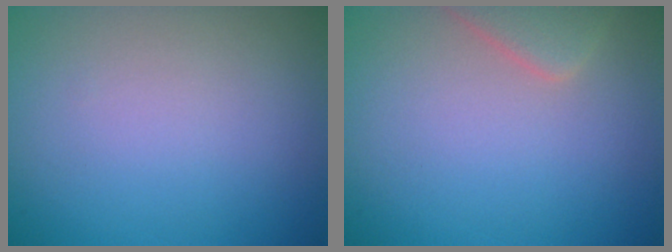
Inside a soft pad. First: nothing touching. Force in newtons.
{"total": 2.8, "press": 2.8, "slide": 0.2}